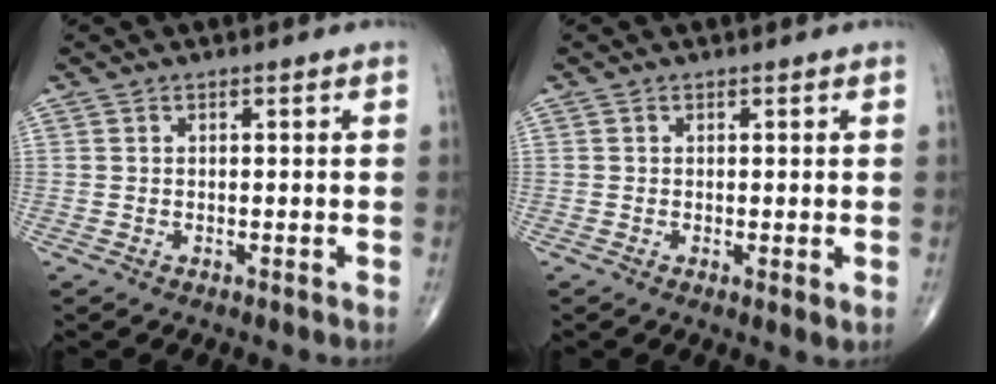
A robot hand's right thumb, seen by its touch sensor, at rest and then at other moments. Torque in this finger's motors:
{"motor_torque": [-0.21, 0.06, 0.06, 0.05, 0.01]}